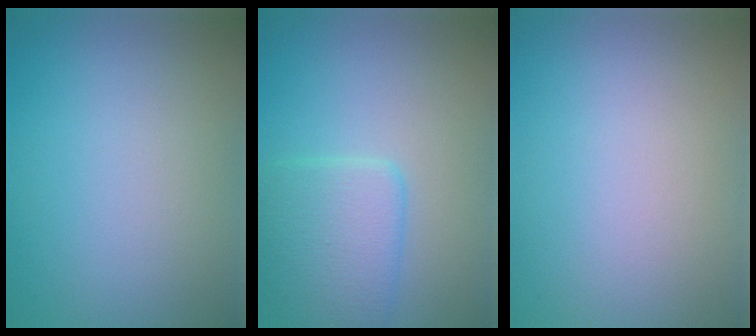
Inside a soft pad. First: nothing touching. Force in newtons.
{"total": 3.8, "press": 3.8, "slide": 0.3}
{"total": 0.0}